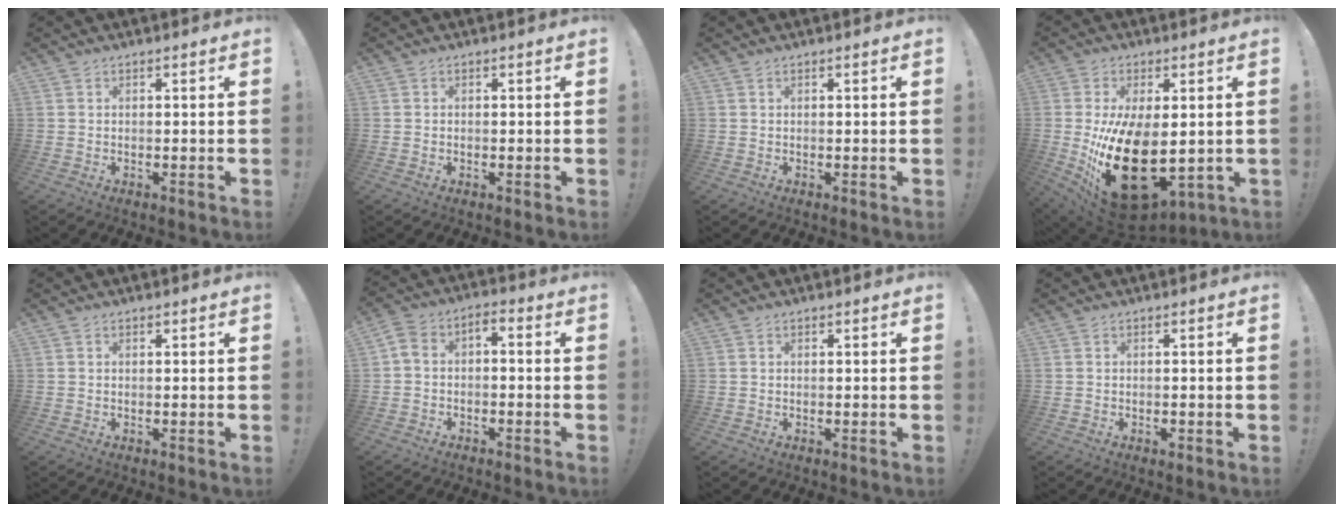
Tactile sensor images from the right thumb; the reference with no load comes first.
{"total": 0.5, "force": [-0.3, 0.5, 0.0], "torque": [-0.008, 0.004, -0.002]}
{"total": 0.0}
{"total": 24.5, "force": [-2.7, 14.0, 19.9], "torque": [-0.368, -0.005, -0.017]}
{"total": 0.0}
{"total": 4.5, "force": [-3.3, 2.4, 1.9], "torque": [-0.041, 0.014, -0.065]}
{"total": 0.0}
{"total": 0.6, "force": [-0.5, 0.3, 0.2], "torque": [-0.009, 0.004, -0.006]}